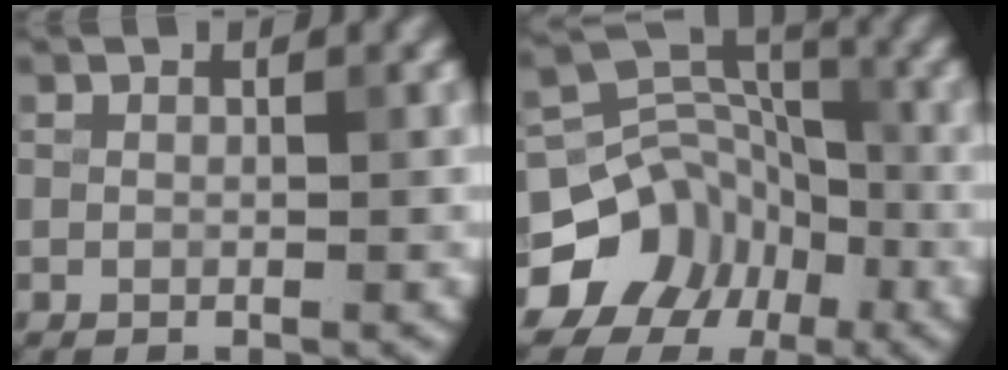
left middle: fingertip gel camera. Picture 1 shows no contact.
{"total": 11.7, "force": [-5.5, 9.8, 3.2], "torque": [-0.063, -0.010, -0.110]}